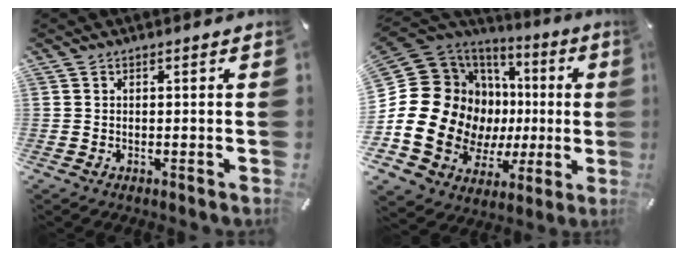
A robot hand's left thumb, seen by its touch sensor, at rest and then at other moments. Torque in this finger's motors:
{"motor_torque": [2.29, 2.38, 1.73, 1.05, 0.31]}